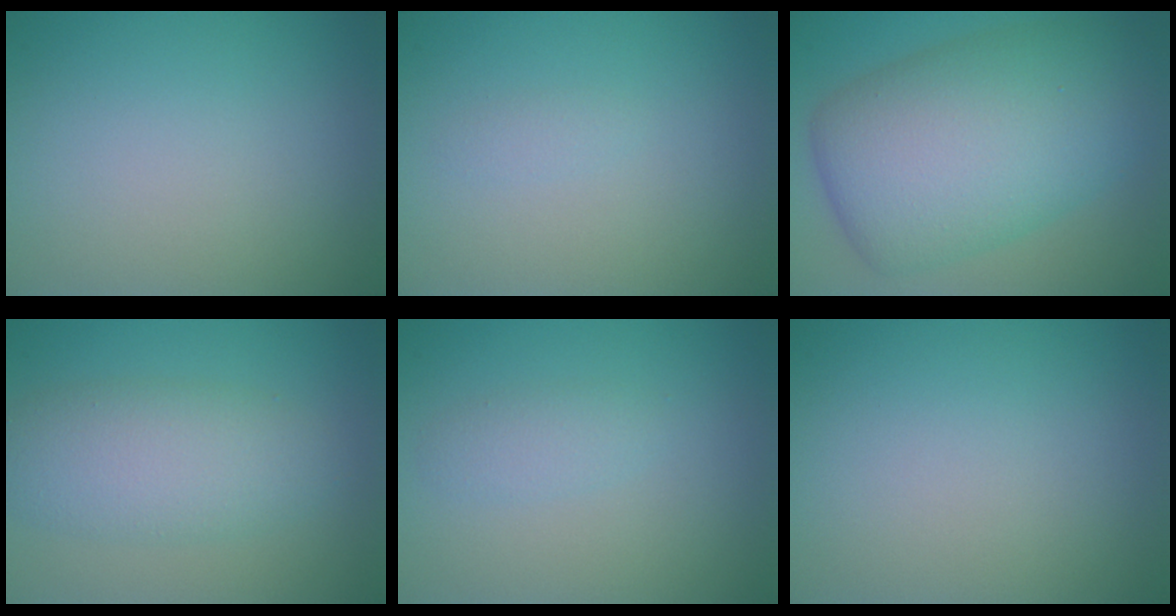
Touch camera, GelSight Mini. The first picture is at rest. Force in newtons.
{"total": 0.6, "press": 0.6, "slide": 0.1}
{"total": 11.7, "press": 11.7, "slide": 0.1}
{"total": 5.1, "press": 5.1, "slide": 0.1}
{"total": 1.3, "press": 1.3, "slide": 0.0}
{"total": 0.0}